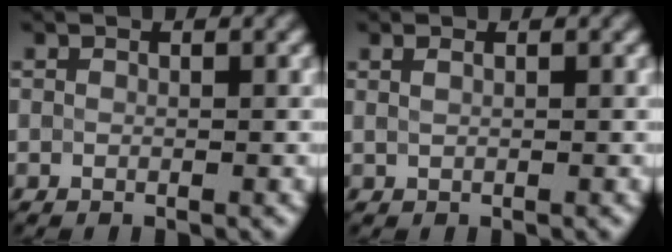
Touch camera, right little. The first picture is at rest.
{"total": 1.2, "force": [0.8, 0.5, 0.7], "torque": [-0.011, -0.001, 0.009]}